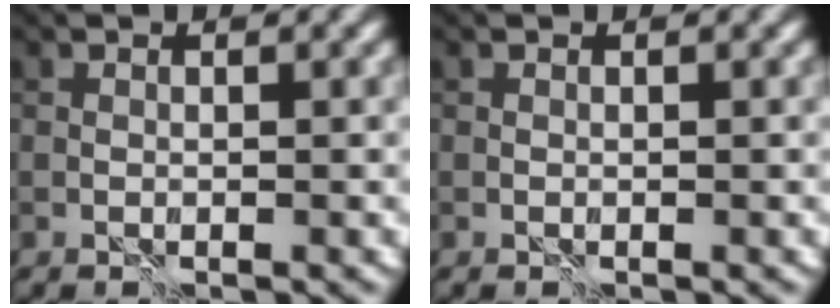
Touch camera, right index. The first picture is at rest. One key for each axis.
{"total": 0.0}